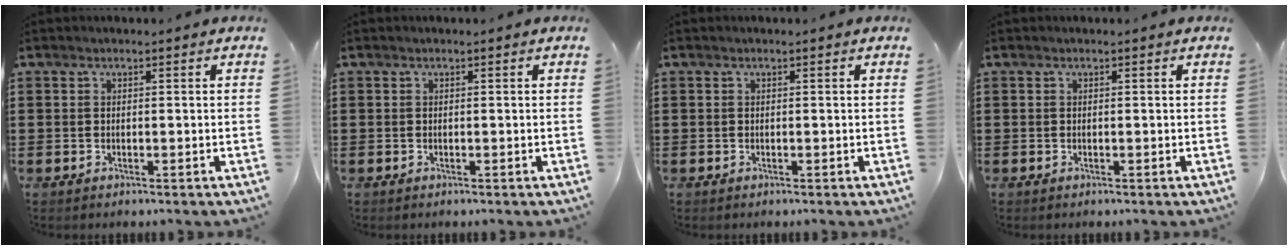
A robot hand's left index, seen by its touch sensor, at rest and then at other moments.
{"total": 0.0}
{"total": 0.0}
{"total": 0.0}